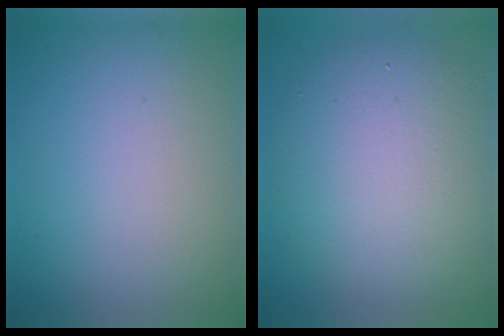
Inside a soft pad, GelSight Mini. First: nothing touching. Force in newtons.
{"total": 8.3, "press": 8.2, "slide": 0.6}